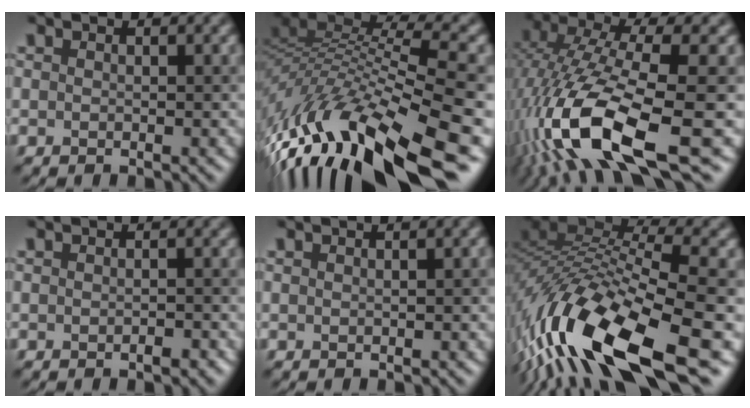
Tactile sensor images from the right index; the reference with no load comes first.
{"total": 14.5, "force": [-5.3, 4.4, 12.8], "torque": [-0.258, 0.025, -0.089]}
{"total": 14.1, "force": [-4.8, 4.4, 12.5], "torque": [-0.258, 0.004, -0.082]}
{"total": 0.7, "force": [-0.4, 0.1, 0.6], "torque": [-0.008, 0.002, -0.005]}
{"total": 0.9, "force": [-0.1, 0.0, 0.9], "torque": [-0.011, 0.002, 0.000]}
{"total": 14.5, "force": [-6.4, 4.6, 12.2], "torque": [-0.249, 0.017, -0.115]}